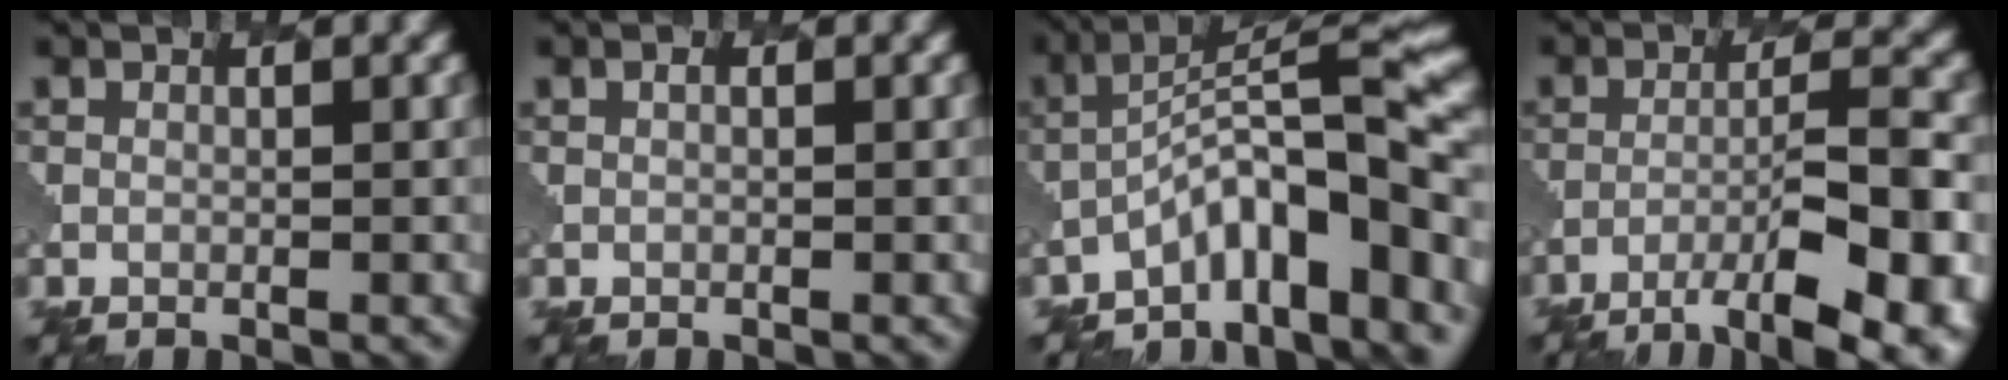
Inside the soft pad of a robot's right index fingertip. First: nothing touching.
{"total": 0.0}
{"total": 9.5, "force": [-5.4, 2.4, 7.4], "torque": [-0.098, 0.022, -0.096]}
{"total": 11.1, "force": [-6.6, 2.6, 8.5], "torque": [-0.132, 0.006, -0.092]}